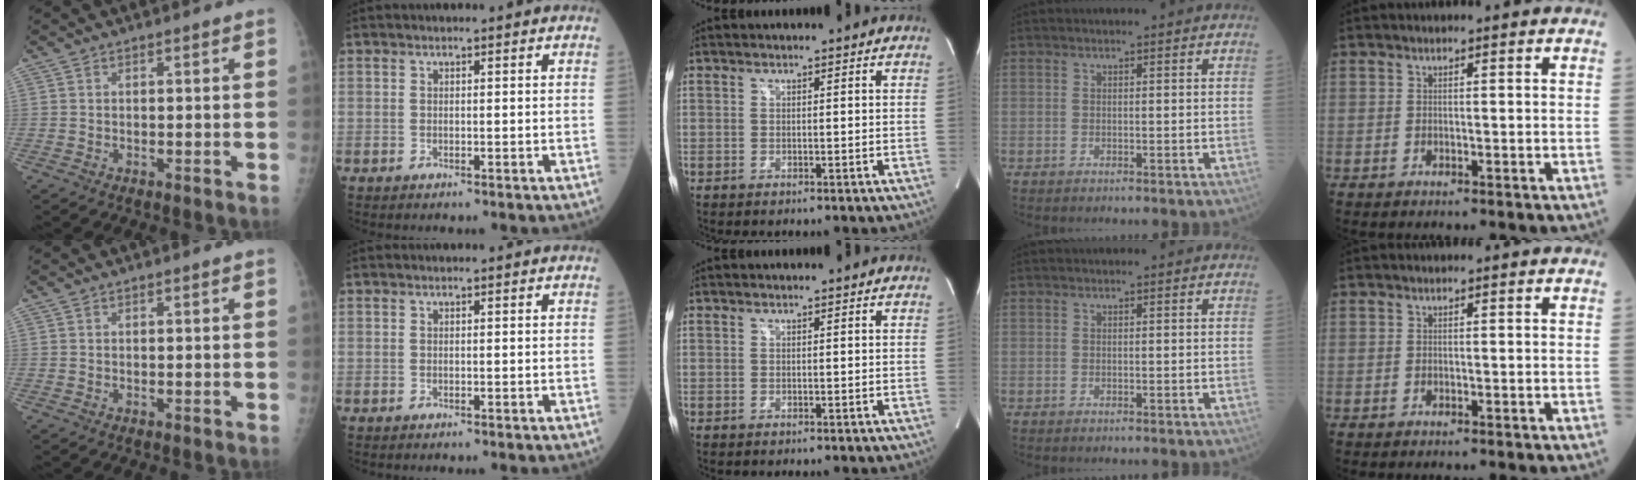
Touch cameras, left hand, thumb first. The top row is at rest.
{}